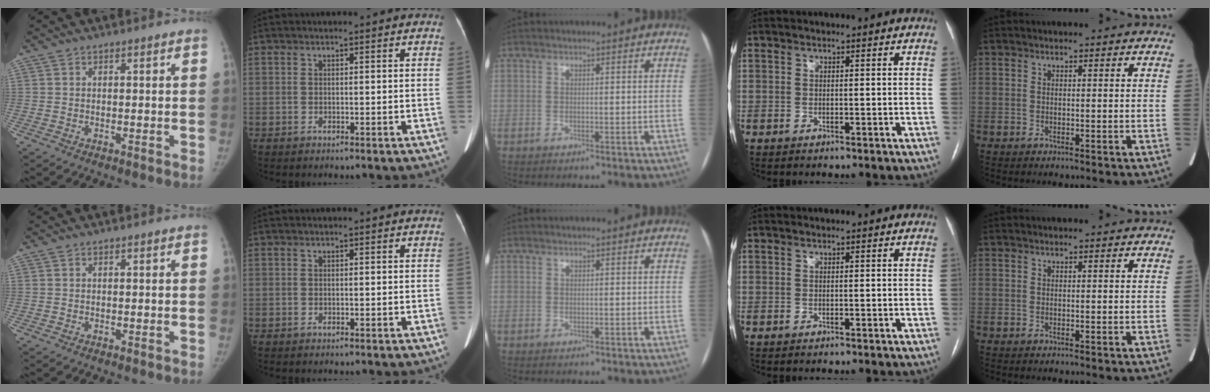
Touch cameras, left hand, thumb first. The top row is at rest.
{}